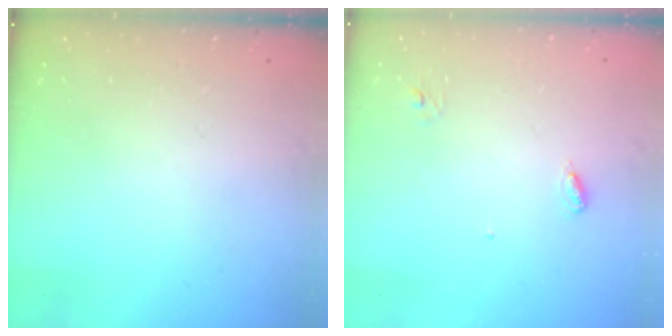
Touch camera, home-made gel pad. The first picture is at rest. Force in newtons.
{"total": 3.4, "press": 3.4, "slide": 0.3}